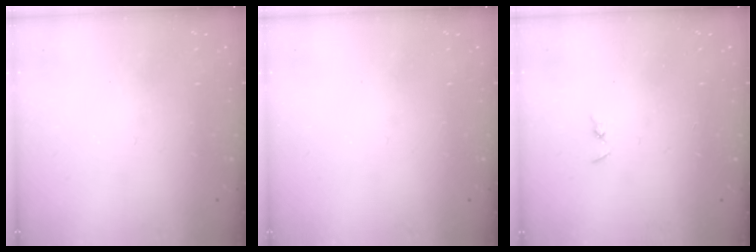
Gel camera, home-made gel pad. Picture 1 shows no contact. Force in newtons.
{"total": 0.0}
{"total": 2.4, "press": 2.3, "slide": 0.2}